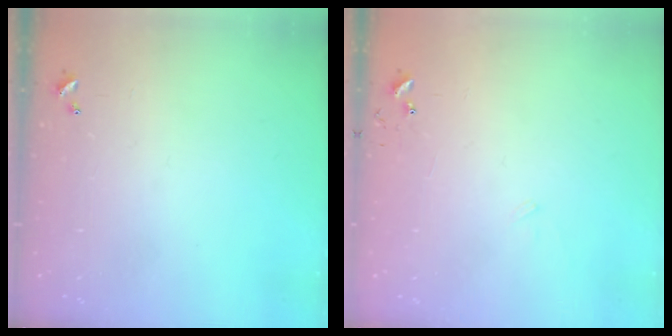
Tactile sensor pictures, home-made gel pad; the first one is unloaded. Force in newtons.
{"total": 5.8, "press": 5.8, "slide": 0.5}